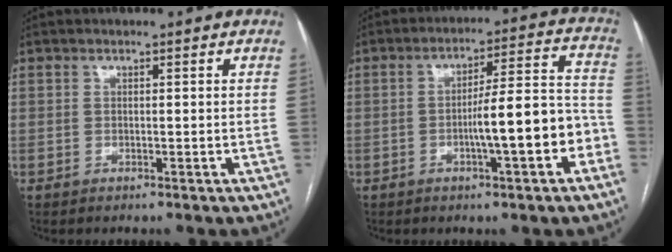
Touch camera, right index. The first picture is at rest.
{"total": 11.1, "force": [-3.5, 1.4, 10.4], "torque": [-0.152, 0.026, -0.049]}